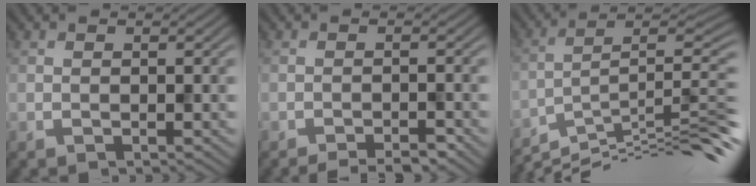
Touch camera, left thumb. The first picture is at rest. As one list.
[{"total": 2.9, "force": [-2.5, 0.3, 1.5], "torque": [-0.018, 0.004, -0.038]}, {"total": 14.5, "force": [-10.7, 1.9, 9.6], "torque": [-0.153, 0.011, -0.180]}]